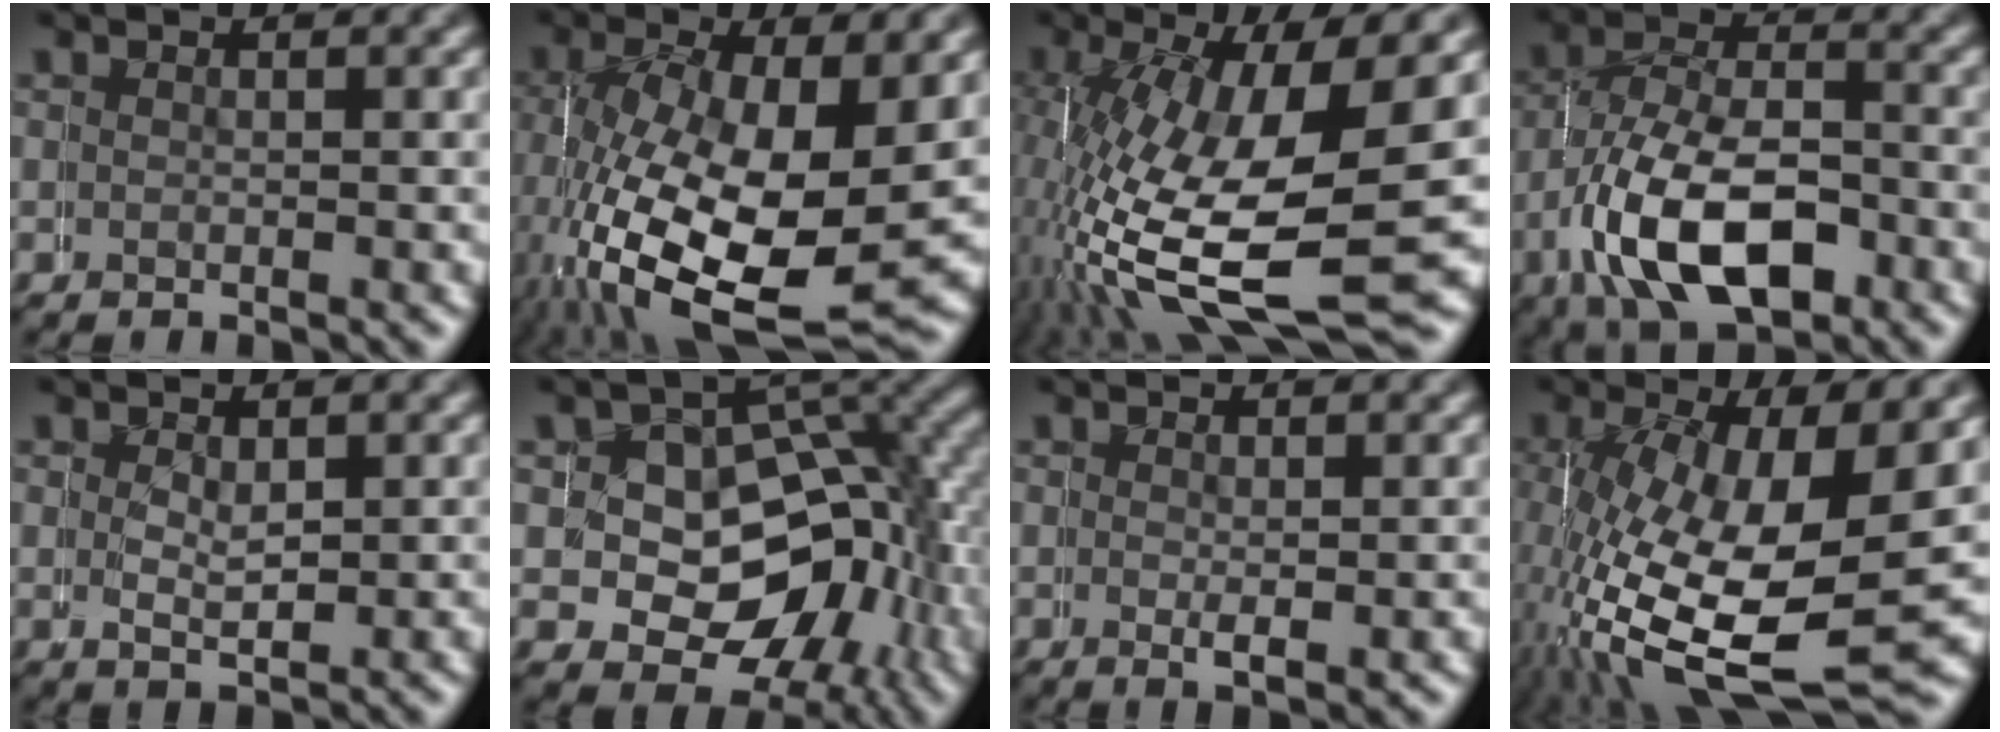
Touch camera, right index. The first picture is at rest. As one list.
[{"total": 12.1, "force": [-1.7, 7.2, 9.5], "torque": [-0.213, -0.076, 0.014]}, {"total": 12.1, "force": [-2.5, 5.7, 10.3], "torque": [-0.211, -0.050, -0.006]}, {"total": 8.3, "force": [-2.3, 5.6, 5.7], "torque": [-0.121, -0.039, -0.019]}, {"total": 1.4, "force": [1.3, 0.3, -0.3], "torque": [0.001, -0.007, 0.028]}, {"total": 9.9, "force": [-0.3, 8.6, 4.9], "torque": [-0.077, -0.050, 0.007]}, {"total": 1.4, "force": [0.3, 0.2, 1.3], "torque": [-0.014, 0.000, 0.010]}, {"total": 12.0, "force": [-1.2, 6.4, 10.1], "torque": [-0.221, -0.066, 0.025]}]